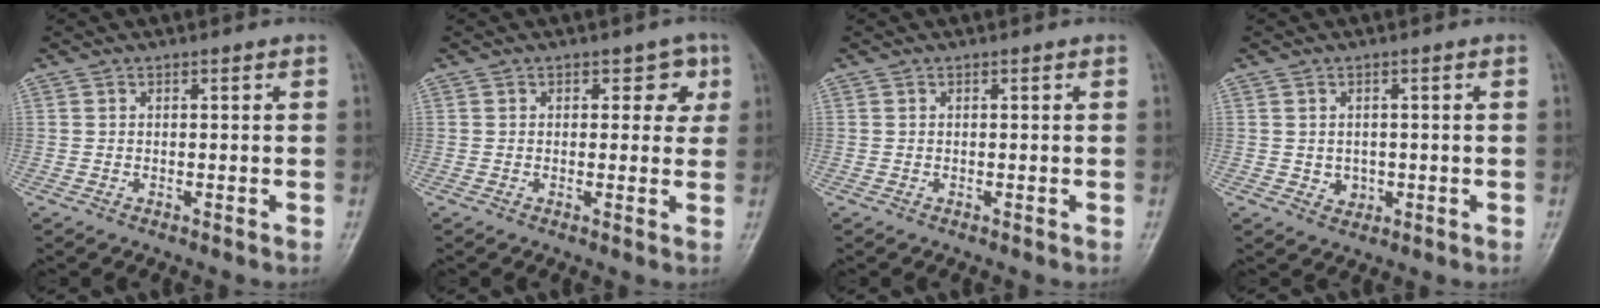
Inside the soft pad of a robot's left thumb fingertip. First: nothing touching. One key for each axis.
{"total": 4.2, "fx": 1.4, "fy": 2.9, "fz": 2.6, "tx": 0.006, "ty": -0.002, "tz": 0.011}
{"total": 0.0}
{"total": 2.4, "fx": -0.3, "fy": 2.2, "fz": 0.9, "tx": -0.004, "ty": 0.000, "tz": 0.003}